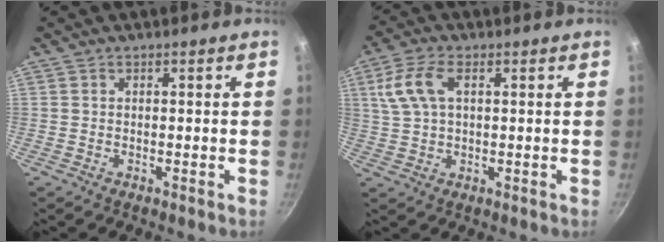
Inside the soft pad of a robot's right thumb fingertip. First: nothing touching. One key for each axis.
{"total": 7.7, "fx": 2.3, "fy": 4.1, "fz": 6.1, "tx": -0.138, "ty": 0.013, "tz": 0.046}